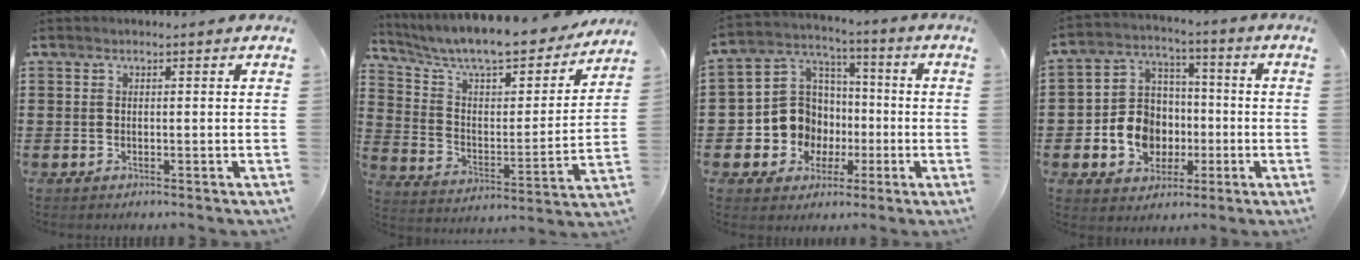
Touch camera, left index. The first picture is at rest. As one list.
[{"total": 10.1, "force": [8.8, 1.3, 4.6], "torque": [-0.119, -0.064, 0.147]}, {"total": 10.0, "force": [-1.4, 9.4, 2.9], "torque": [-0.109, 0.003, -0.021]}, {"total": 9.2, "force": [-1.8, 8.2, 3.7], "torque": [-0.116, 0.014, -0.029]}]